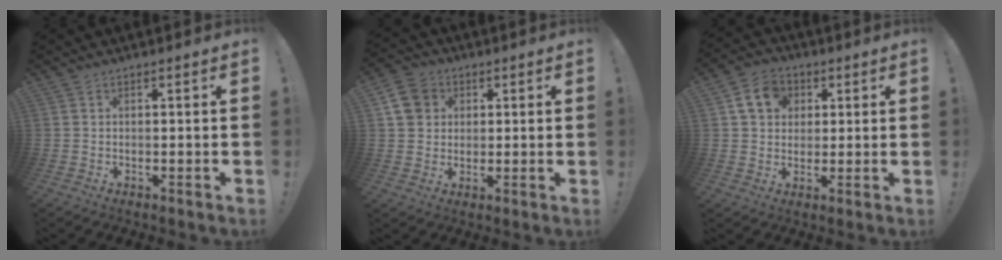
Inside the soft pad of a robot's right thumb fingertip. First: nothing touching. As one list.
[{"total": 8.7, "force": [2.8, 7.7, 3.1], "torque": [-0.046, 0.000, 0.060]}, {"total": 9.9, "force": [3.5, 8.2, 4.3], "torque": [-0.064, -0.002, 0.071]}]